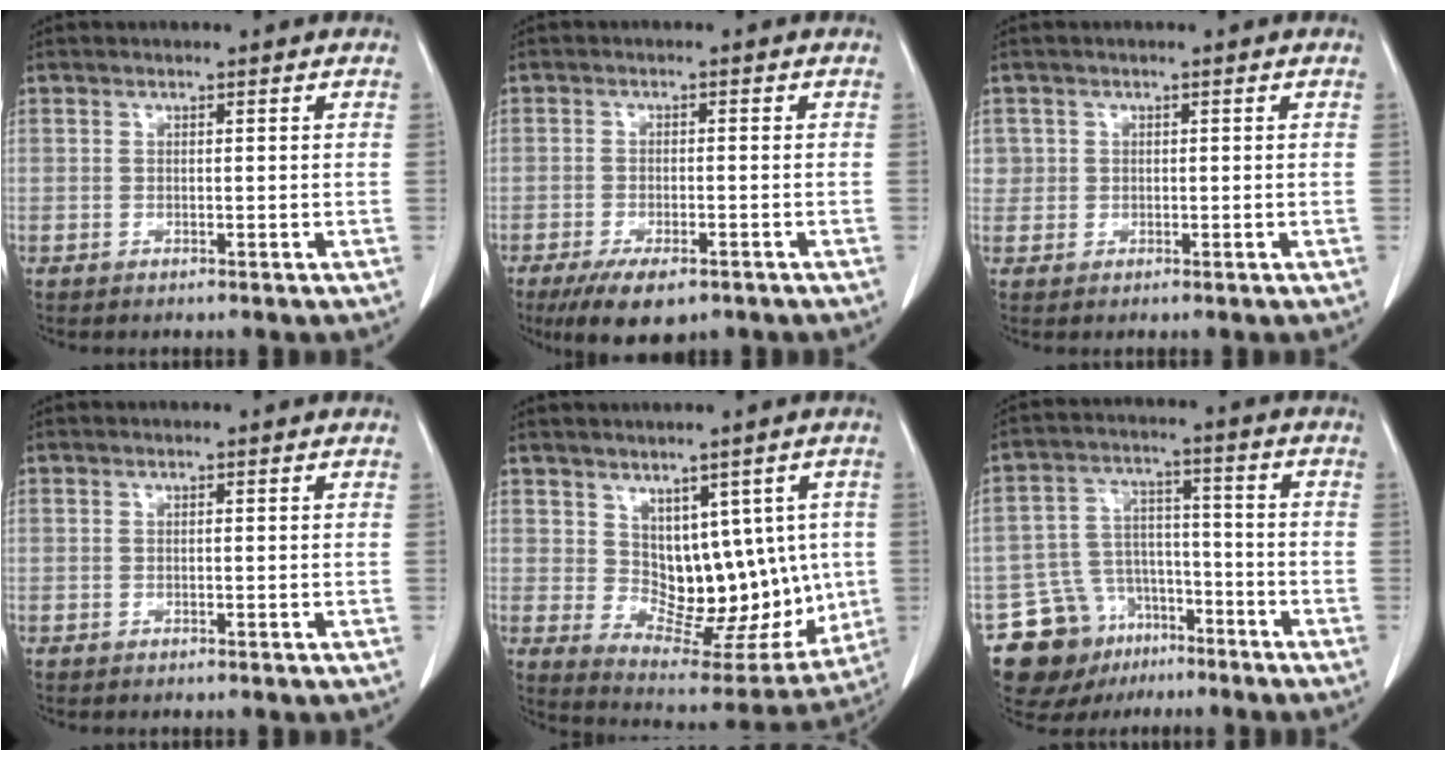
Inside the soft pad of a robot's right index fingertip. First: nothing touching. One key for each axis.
{"total": 7.4, "fx": -4.9, "fy": 2.7, "fz": 4.8, "tx": -0.078, "ty": -0.012, "tz": -0.078}
{"total": 1.9, "fx": 0.5, "fy": 1.8, "fz": 0.0, "tx": 0.018, "ty": 0.005, "tz": 0.006}
{"total": 0.0}
{"total": 12.8, "fx": 1.5, "fy": 7.8, "fz": 10.0, "tx": -0.108, "ty": 0.010, "tz": 0.050}
{"total": 12.5, "fx": -8.2, "fy": 8.5, "fz": 4.2, "tx": -0.077, "ty": 0.039, "tz": -0.128}